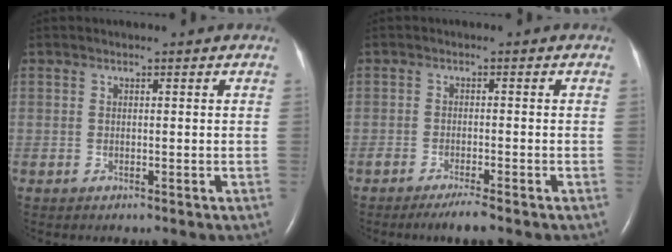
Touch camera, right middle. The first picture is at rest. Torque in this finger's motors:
{"motor_torque": [0.38, -0.32, 0.05, 0.04]}